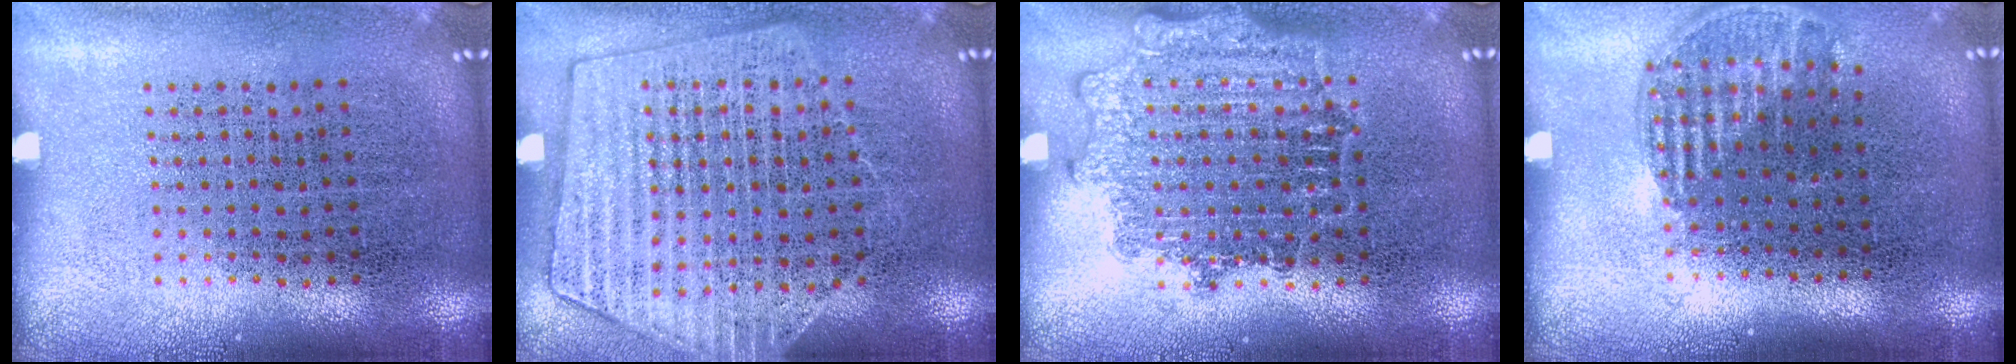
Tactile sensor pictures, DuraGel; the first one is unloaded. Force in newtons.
{"total": 1.4, "press": 1.4, "slide": 0.3}
{"total": 1.4, "press": 1.4, "slide": 0.2}
{"total": 1.1, "press": 1.0, "slide": 0.5}